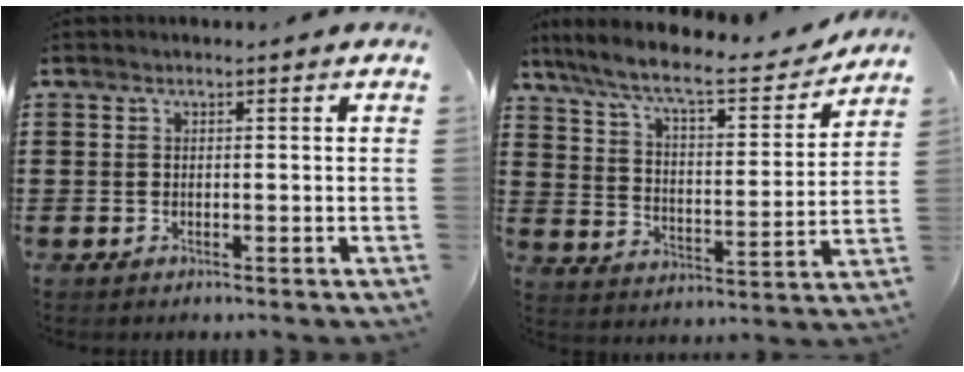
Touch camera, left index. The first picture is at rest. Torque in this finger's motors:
{"motor_torque": [0.52, -1.62, 0.47, 0.21]}